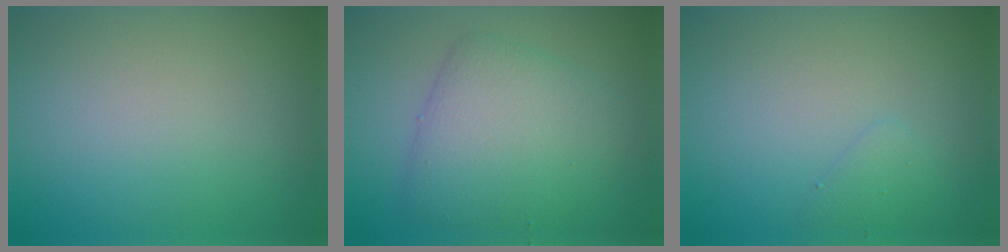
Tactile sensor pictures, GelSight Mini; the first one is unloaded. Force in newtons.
{"total": 5.8, "press": 5.8, "slide": 0.3}
{"total": 1.0, "press": 1.0, "slide": 0.1}